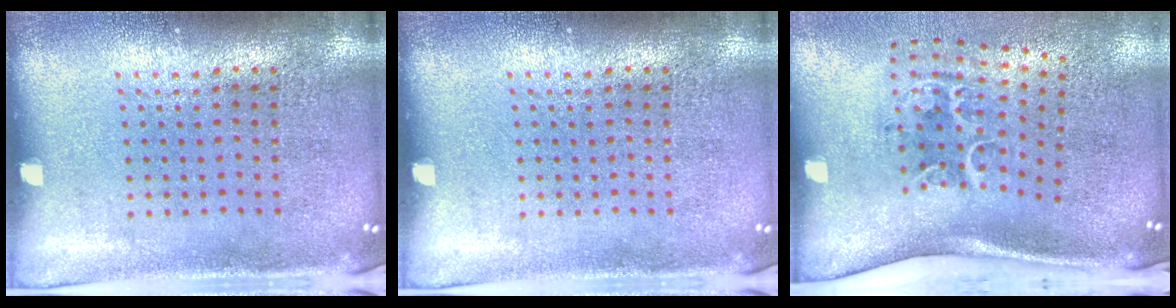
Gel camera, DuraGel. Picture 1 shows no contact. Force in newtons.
{"total": 0.0}
{"total": 2.2, "press": 1.4, "slide": 1.8}